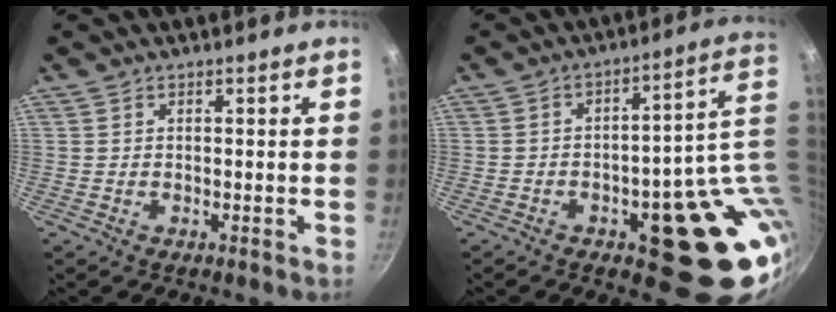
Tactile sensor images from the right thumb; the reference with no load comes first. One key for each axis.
{"total": 20.6, "fx": -0.5, "fy": 9.5, "fz": 18.3, "tx": -0.159, "ty": 0.007, "tz": 0.013}